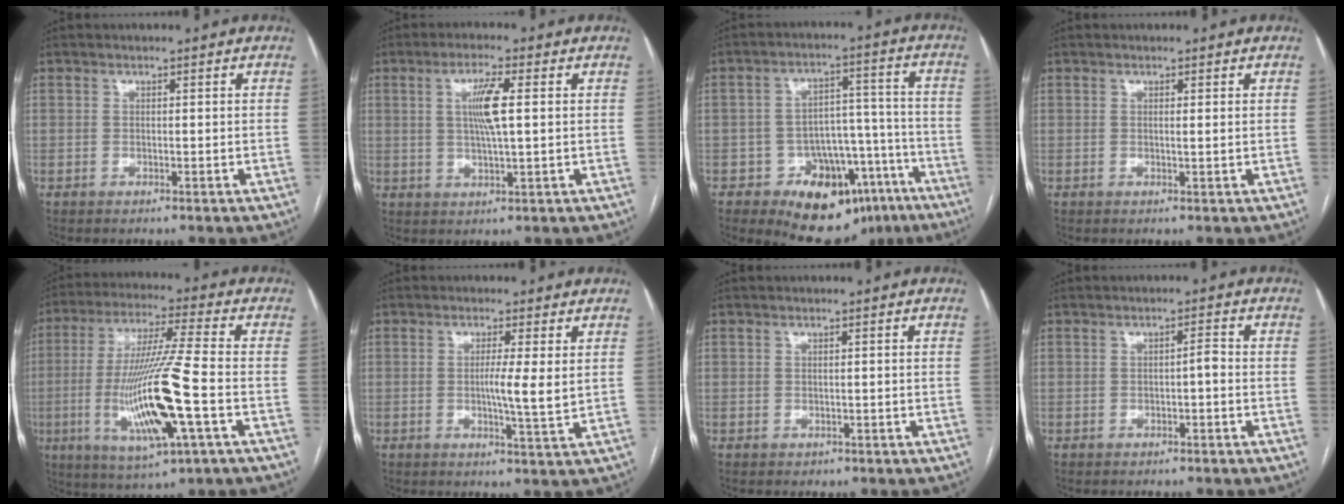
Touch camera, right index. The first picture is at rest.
{"total": 5.9, "force": [1.1, 0.3, 5.8], "torque": [-0.111, 0.001, 0.020]}
{"total": 14.8, "force": [-9.1, 9.2, 7.3], "torque": [-0.061, 0.065, -0.123]}
{"total": 0.6, "force": [0.1, -0.1, 0.6], "torque": [-0.011, 0.000, 0.001]}
{"total": 17.1, "force": [-4.0, 0.5, 16.6], "torque": [-0.335, -0.018, -0.074]}
{"total": 4.5, "force": [0.5, -0.3, 4.5], "torque": [-0.078, -0.008, 0.007]}
{"total": 0.7, "force": [-0.4, 0.7, 0.0], "torque": [-0.004, 0.003, -0.002]}
{"total": 1.5, "force": [-0.4, 0.3, 1.4], "torque": [-0.020, 0.004, -0.008]}